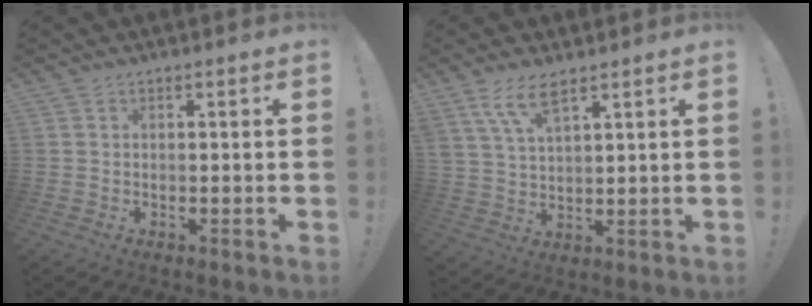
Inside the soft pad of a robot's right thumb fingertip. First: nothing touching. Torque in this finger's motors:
{"motor_torque": [0.98, 1.12, 0.23, 0.31, 0.39]}